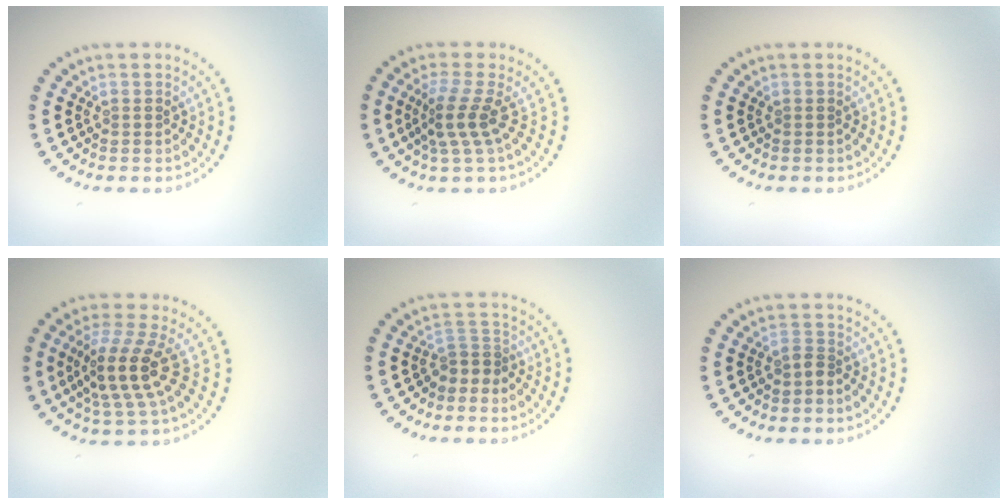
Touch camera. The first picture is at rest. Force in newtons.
{"total": 3.0, "press": 2.0, "slide": 2.2}
{"total": 0.0}
{"total": 4.4, "press": 3.6, "slide": 2.5}
{"total": 2.0, "press": 1.3, "slide": 1.5}
{"total": 1.0, "press": 0.6, "slide": 0.7}